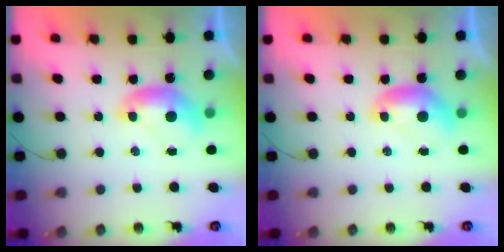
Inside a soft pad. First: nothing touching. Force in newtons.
{"total": 0.0}